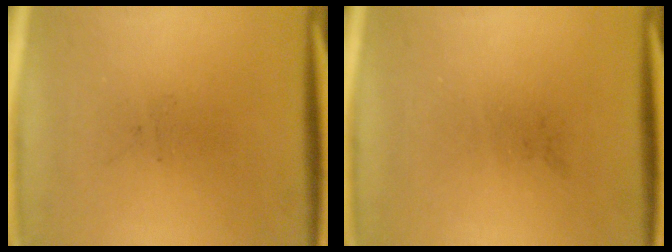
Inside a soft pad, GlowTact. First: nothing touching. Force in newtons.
{"total": 0.0}